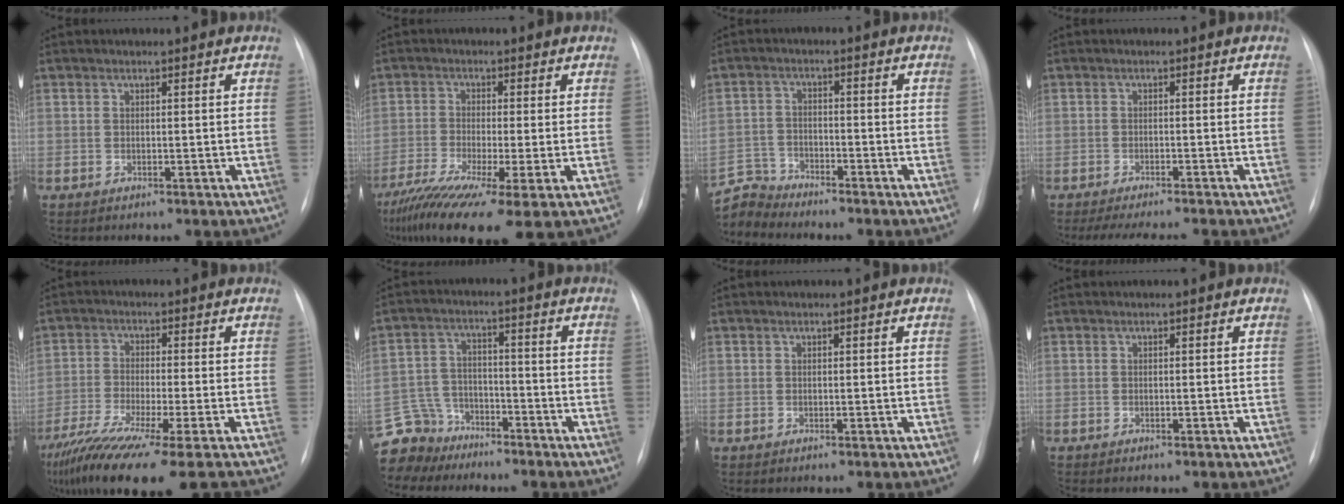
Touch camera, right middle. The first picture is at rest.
{"total": 13.0, "force": [-8.0, 1.2, 10.3], "torque": [-0.185, -0.032, -0.135]}
{"total": 5.4, "force": [-5.3, 0.3, -1.2], "torque": [0.022, 0.001, -0.104]}
{"total": 9.1, "force": [-8.0, 0.9, 4.2], "torque": [-0.056, -0.010, -0.111]}
{"total": 15.5, "force": [-12.0, -0.9, 9.8], "torque": [-0.168, -0.049, -0.201]}
{"total": 8.3, "force": [-7.2, 4.1, -0.5], "torque": [0.001, 0.015, -0.138]}
{"total": 0.0}
{"total": 0.0}